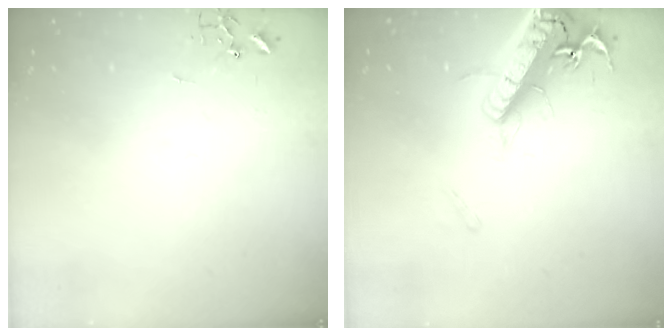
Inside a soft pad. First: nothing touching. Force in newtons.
{"total": 20.1, "press": 19.7, "slide": 3.9}